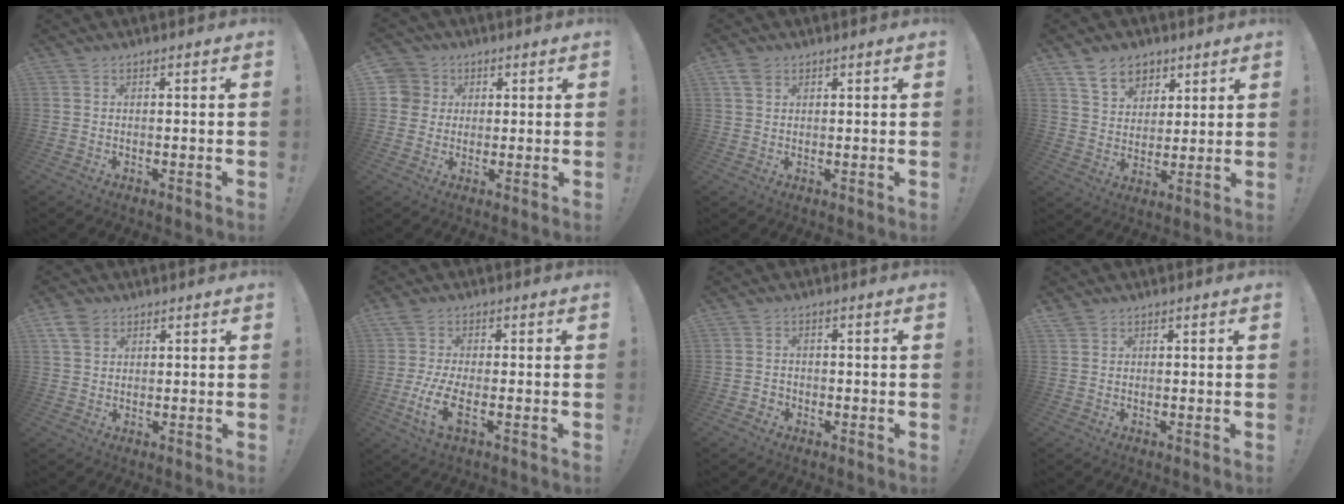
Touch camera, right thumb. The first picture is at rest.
{"total": 6.3, "force": [1.7, 6.0, 1.2], "torque": [-0.031, -0.006, 0.033]}
{"total": 3.9, "force": [2.2, 2.6, 1.9], "torque": [-0.031, -0.006, 0.041]}
{"total": 10.5, "force": [6.5, 7.5, 3.4], "torque": [-0.048, -0.038, 0.126]}
{"total": 5.8, "force": [3.2, 4.0, 2.7], "torque": [-0.050, -0.006, 0.063]}
{"total": 8.6, "force": [-1.5, 3.4, 7.8], "torque": [-0.170, -0.013, -0.025]}
{"total": 2.1, "force": [-1.0, 1.7, 0.6], "torque": [-0.008, 0.002, -0.018]}
{"total": 1.3, "force": [1.1, 0.8, 0.2], "torque": [0.003, -0.004, 0.018]}